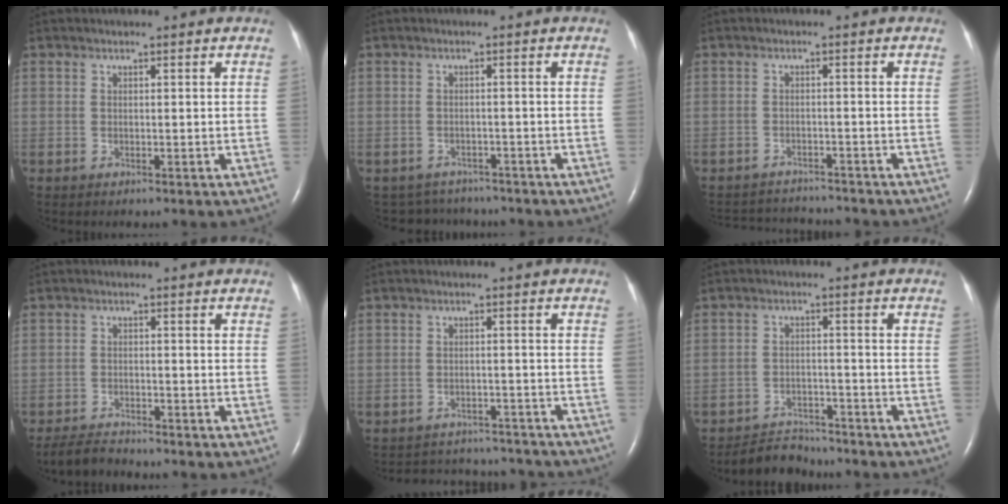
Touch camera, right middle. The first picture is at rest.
{"total": 5.7, "force": [-5.2, 2.3, 0.0], "torque": [-0.001, 0.010, -0.065]}
{"total": 8.1, "force": [-8.0, 0.9, 1.0], "torque": [-0.020, 0.003, -0.113]}
{"total": 3.3, "force": [-3.3, 0.4, 0.6], "torque": [-0.016, -0.014, -0.060]}
{"total": 11.1, "force": [-10.6, 3.1, 1.2], "torque": [-0.027, 0.015, -0.129]}
{"total": 4.9, "force": [-4.7, 1.4, -0.3], "torque": [-0.001, -0.005, -0.078]}